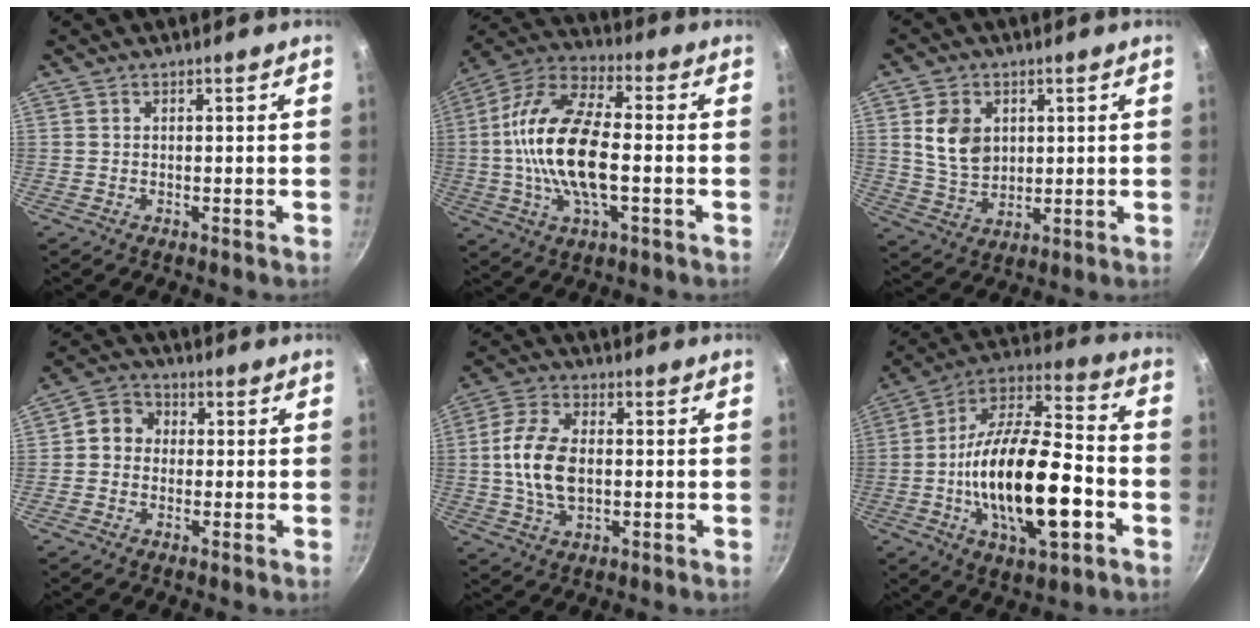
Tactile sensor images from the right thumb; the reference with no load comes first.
{"total": 18.6, "force": [-1.4, 8.3, 16.5], "torque": [-0.311, 0.030, -0.044]}
{"total": 9.1, "force": [2.1, 7.0, 5.5], "torque": [-0.080, -0.018, 0.046]}
{"total": 5.9, "force": [0.2, 5.2, 2.7], "torque": [-0.020, 0.013, -0.014]}
{"total": 11.0, "force": [0.0, 6.7, 8.7], "torque": [-0.164, 0.012, -0.005]}
{"total": 25.0, "force": [-5.7, 10.6, 22.0], "torque": [-0.374, 0.034, -0.103]}